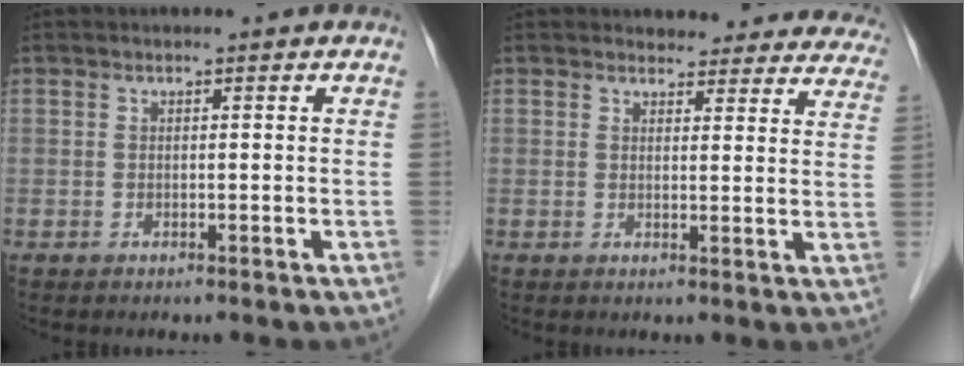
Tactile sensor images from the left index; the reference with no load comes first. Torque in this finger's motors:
{"motor_torque": [0.97, -1.17, 0.15, 0.00]}